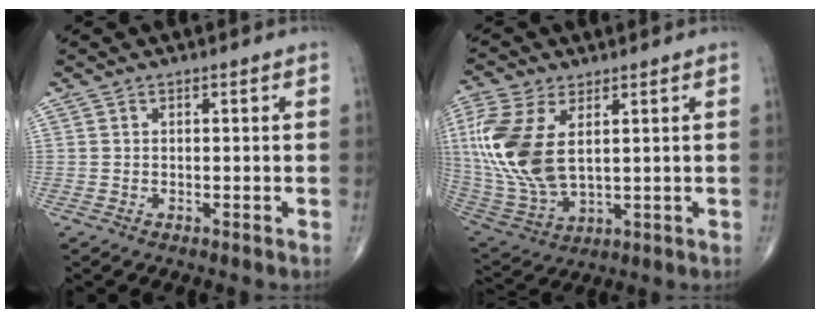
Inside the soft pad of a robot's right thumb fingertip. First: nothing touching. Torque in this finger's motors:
{"motor_torque": [0.15, 0.32, 1.40, 0.46, 0.18]}